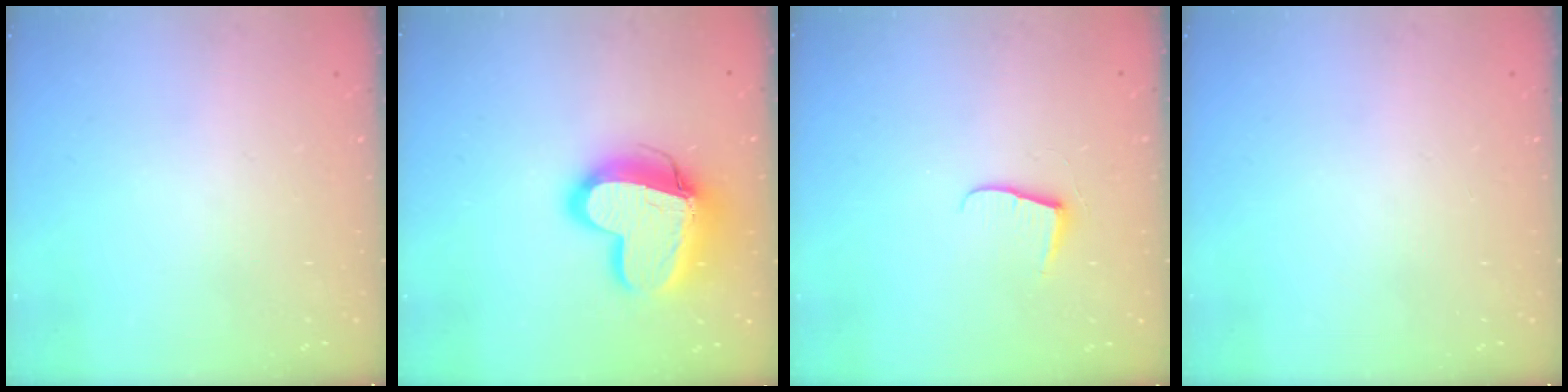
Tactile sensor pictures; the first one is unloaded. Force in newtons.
{"total": 17.7, "press": 17.6, "slide": 1.5}
{"total": 6.2, "press": 6.2, "slide": 0.5}
{"total": 0.0}